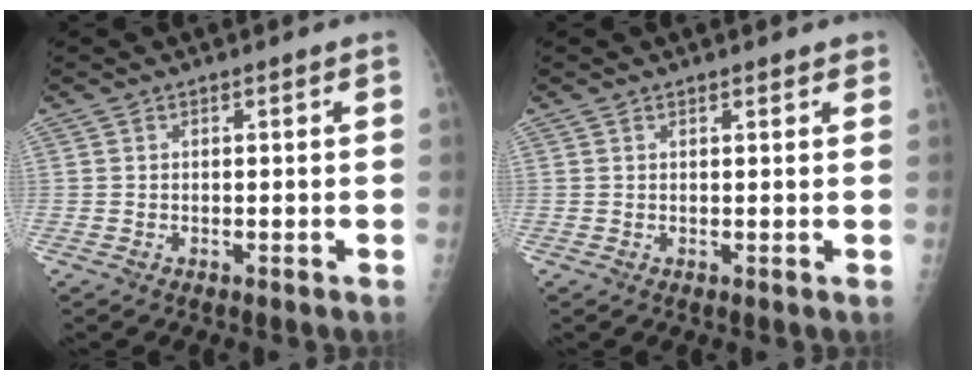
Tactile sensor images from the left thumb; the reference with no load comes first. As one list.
[{"total": 1.5, "force": [1.2, 0.6, 0.7], "torque": [-0.002, -0.003, 0.012]}]